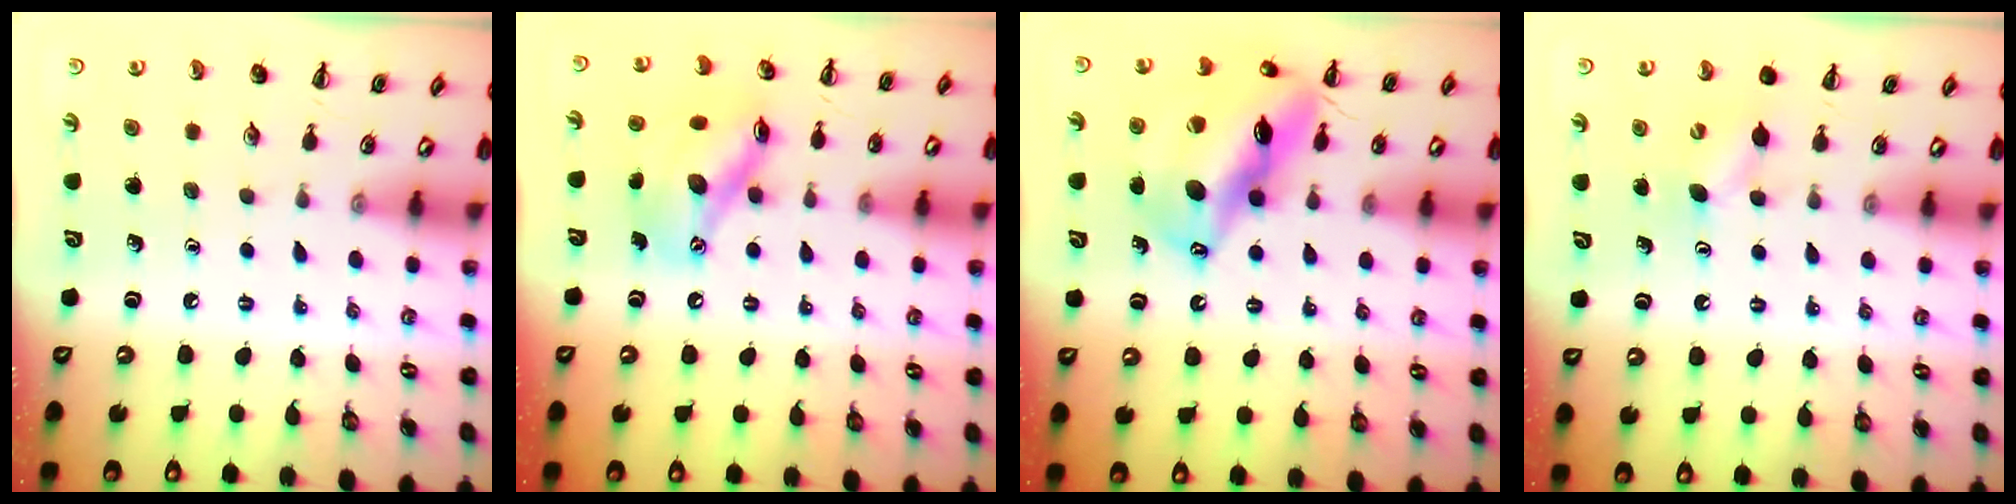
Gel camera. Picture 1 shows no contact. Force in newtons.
{"total": 14.3, "press": 14.1, "slide": 2.2}
{"total": 17.7, "press": 17.4, "slide": 3.2}
{"total": 4.5, "press": 4.3, "slide": 1.2}